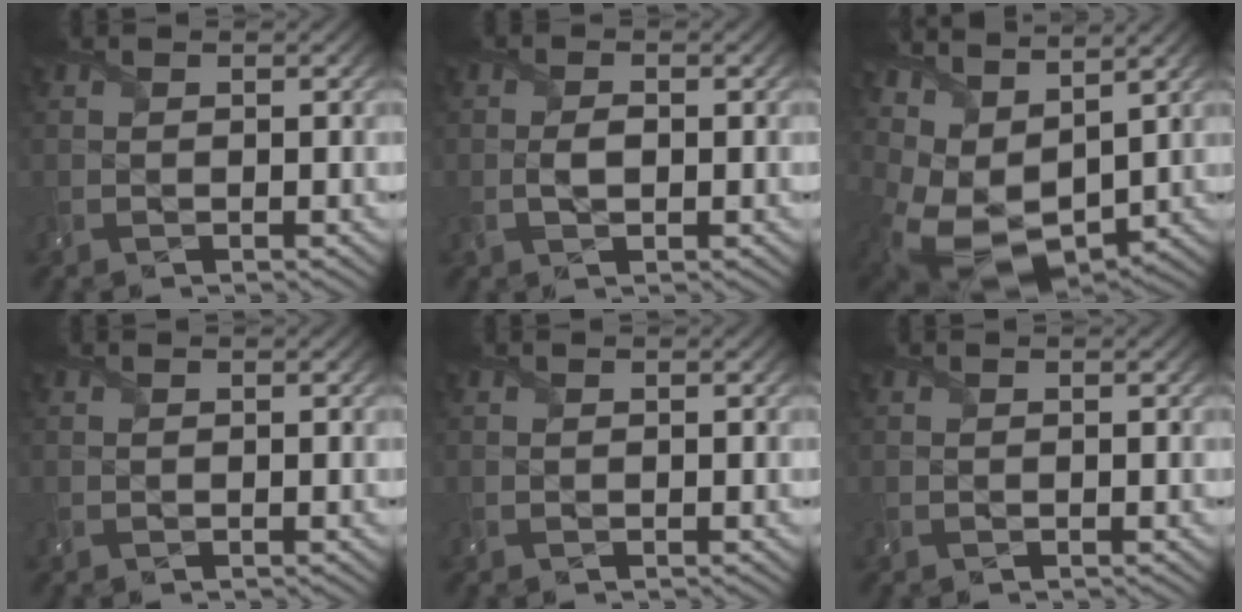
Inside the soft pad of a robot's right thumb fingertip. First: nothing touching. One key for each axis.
{"total": 2.0, "fx": -0.3, "fy": 1.1, "fz": 1.7, "tx": -0.037, "ty": -0.002, "tz": -0.006}
{"total": 11.5, "fx": 4.0, "fy": 7.1, "fz": 8.2, "tx": -0.203, "ty": -0.014, "tz": 0.090}
{"total": 0.0}
{"total": 0.0}
{"total": 0.0}